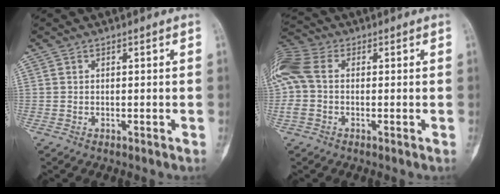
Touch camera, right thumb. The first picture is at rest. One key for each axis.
{"total": 10.7, "fx": 0.7, "fy": 7.2, "fz": 7.9, "tx": -0.202, "ty": 0.025, "tz": 0.008}